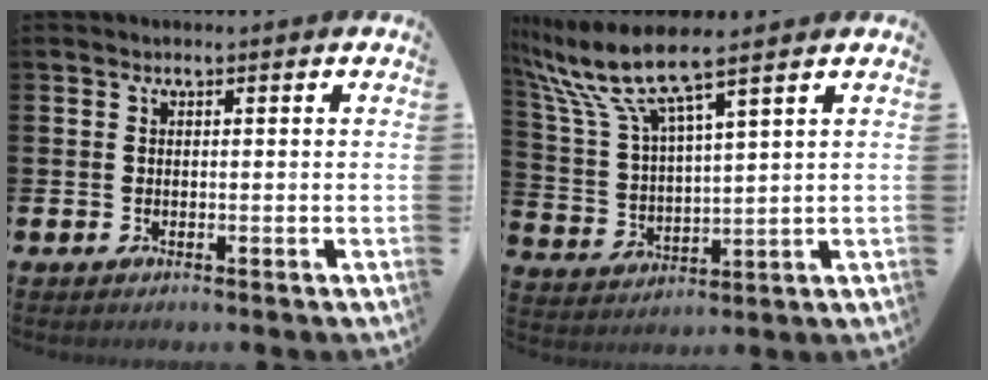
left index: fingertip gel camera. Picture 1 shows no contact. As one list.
[{"total": 8.7, "force": [7.4, 0.6, 4.5], "torque": [-0.123, -0.034, 0.127]}]